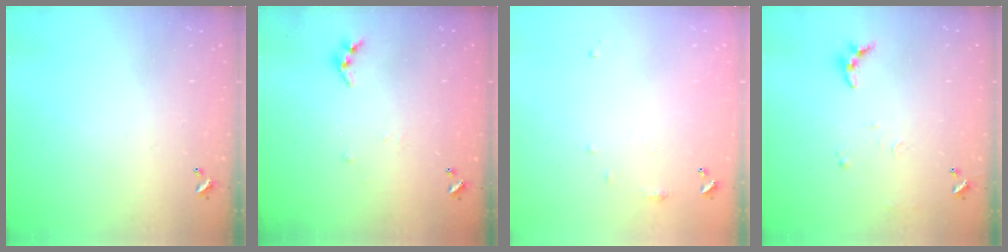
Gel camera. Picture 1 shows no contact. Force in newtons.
{"total": 3.4, "press": 3.4, "slide": 0.4}
{"total": 6.7, "press": 6.6, "slide": 0.9}
{"total": 7.9, "press": 7.9, "slide": 0.5}